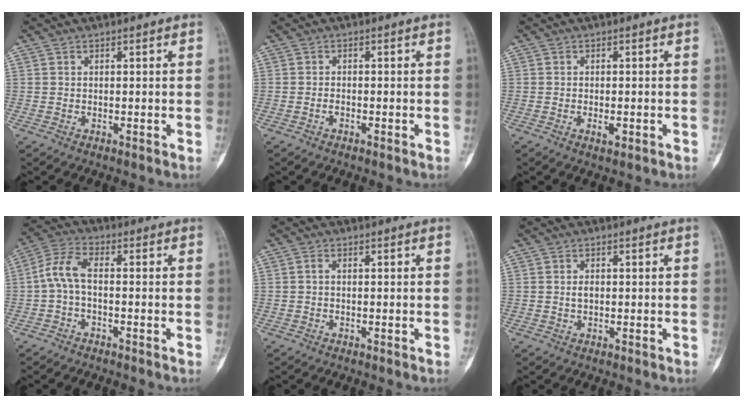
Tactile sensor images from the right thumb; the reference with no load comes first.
{"total": 1.0, "force": [-0.6, 0.5, 0.6], "torque": [-0.014, 0.006, -0.012]}
{"total": 2.0, "force": [-0.7, 0.9, 1.7], "torque": [-0.027, 0.000, -0.010]}
{"total": 5.7, "force": [-0.9, 2.5, 5.0], "torque": [-0.115, 0.024, -0.028]}
{"total": 0.7, "force": [-0.1, 0.4, 0.6], "torque": [-0.012, 0.001, -0.006]}
{"total": 1.4, "force": [0.0, 0.9, 1.1], "torque": [-0.021, 0.001, -0.001]}